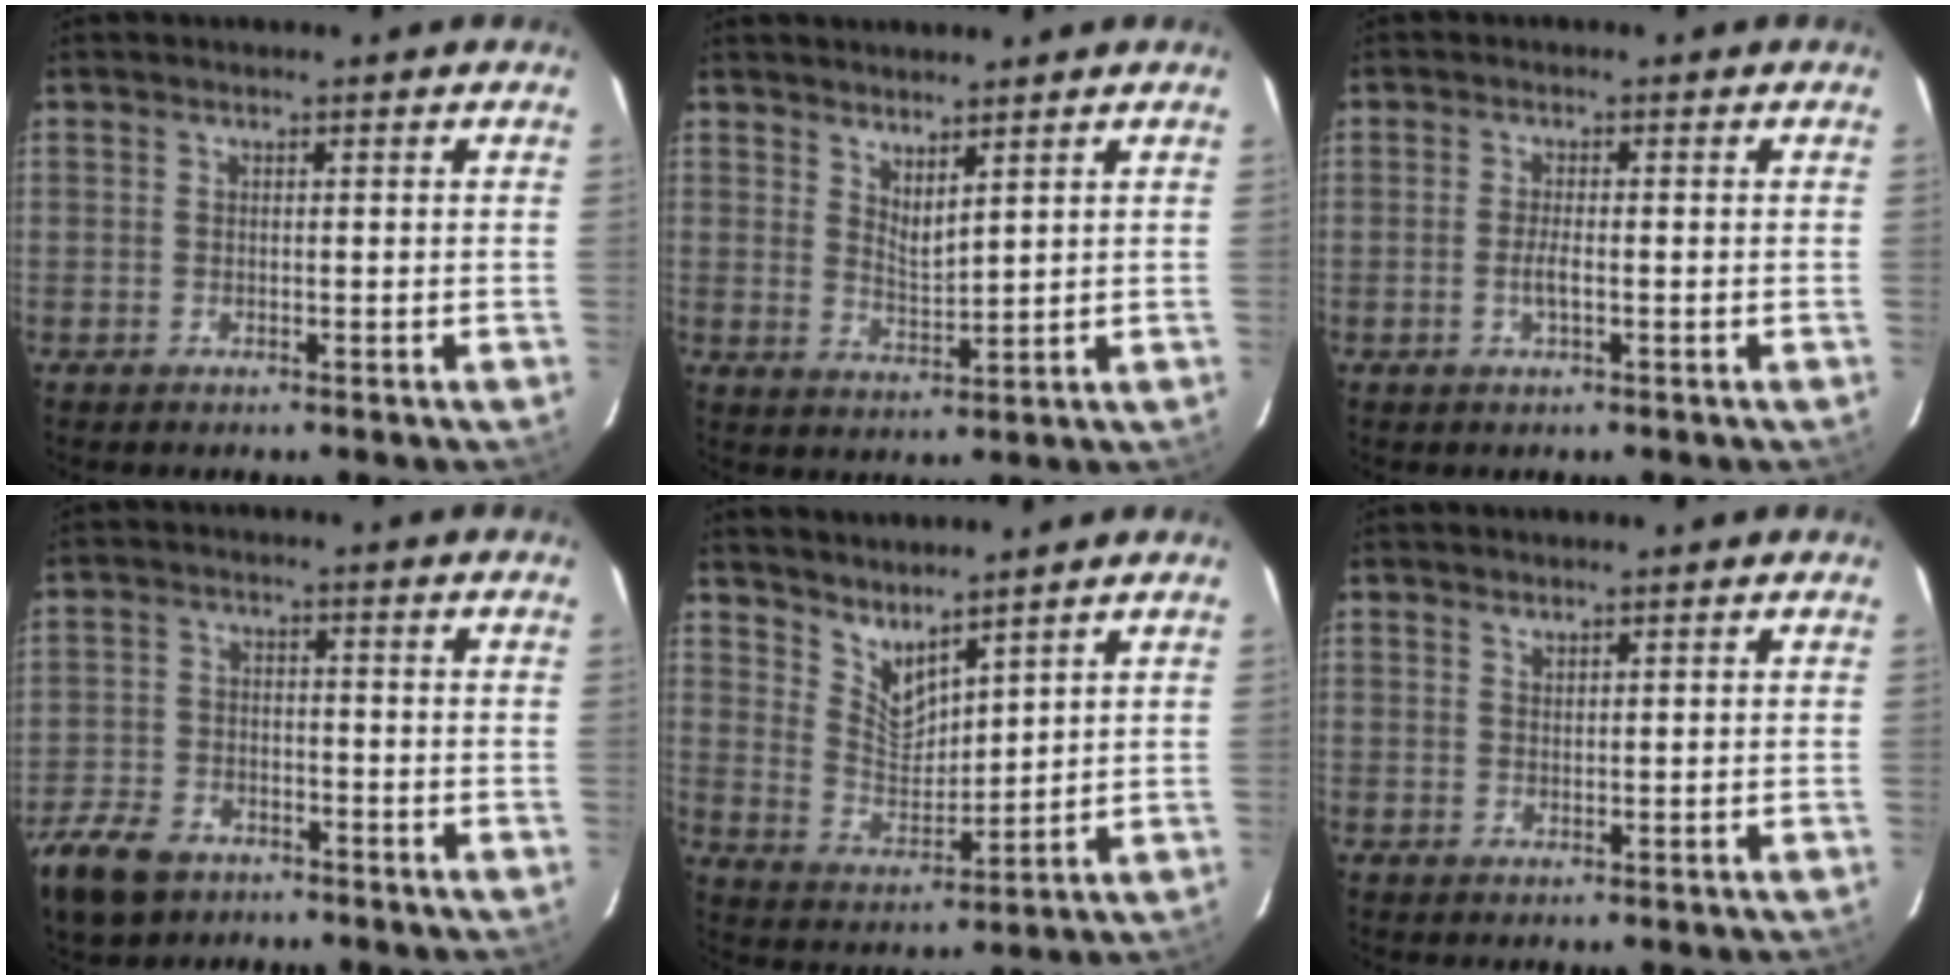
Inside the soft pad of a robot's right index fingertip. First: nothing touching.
{"total": 4.0, "force": [3.3, 0.7, 2.1], "torque": [-0.036, -0.010, 0.057]}
{"total": 2.1, "force": [-0.7, 0.3, 2.0], "torque": [-0.040, -0.002, -0.013]}
{"total": 11.3, "force": [-7.4, 6.9, 4.9], "torque": [-0.143, 0.000, -0.134]}
{"total": 7.6, "force": [6.5, 2.2, 3.2], "torque": [-0.056, -0.008, 0.130]}
{"total": 0.9, "force": [0.8, 0.2, 0.1], "torque": [-0.003, 0.001, 0.016]}